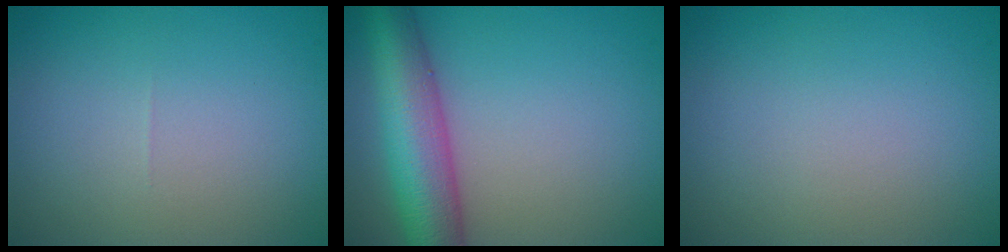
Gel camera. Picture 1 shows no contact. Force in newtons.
{"total": 8.1, "press": 8.1, "slide": 0.2}
{"total": 0.0}